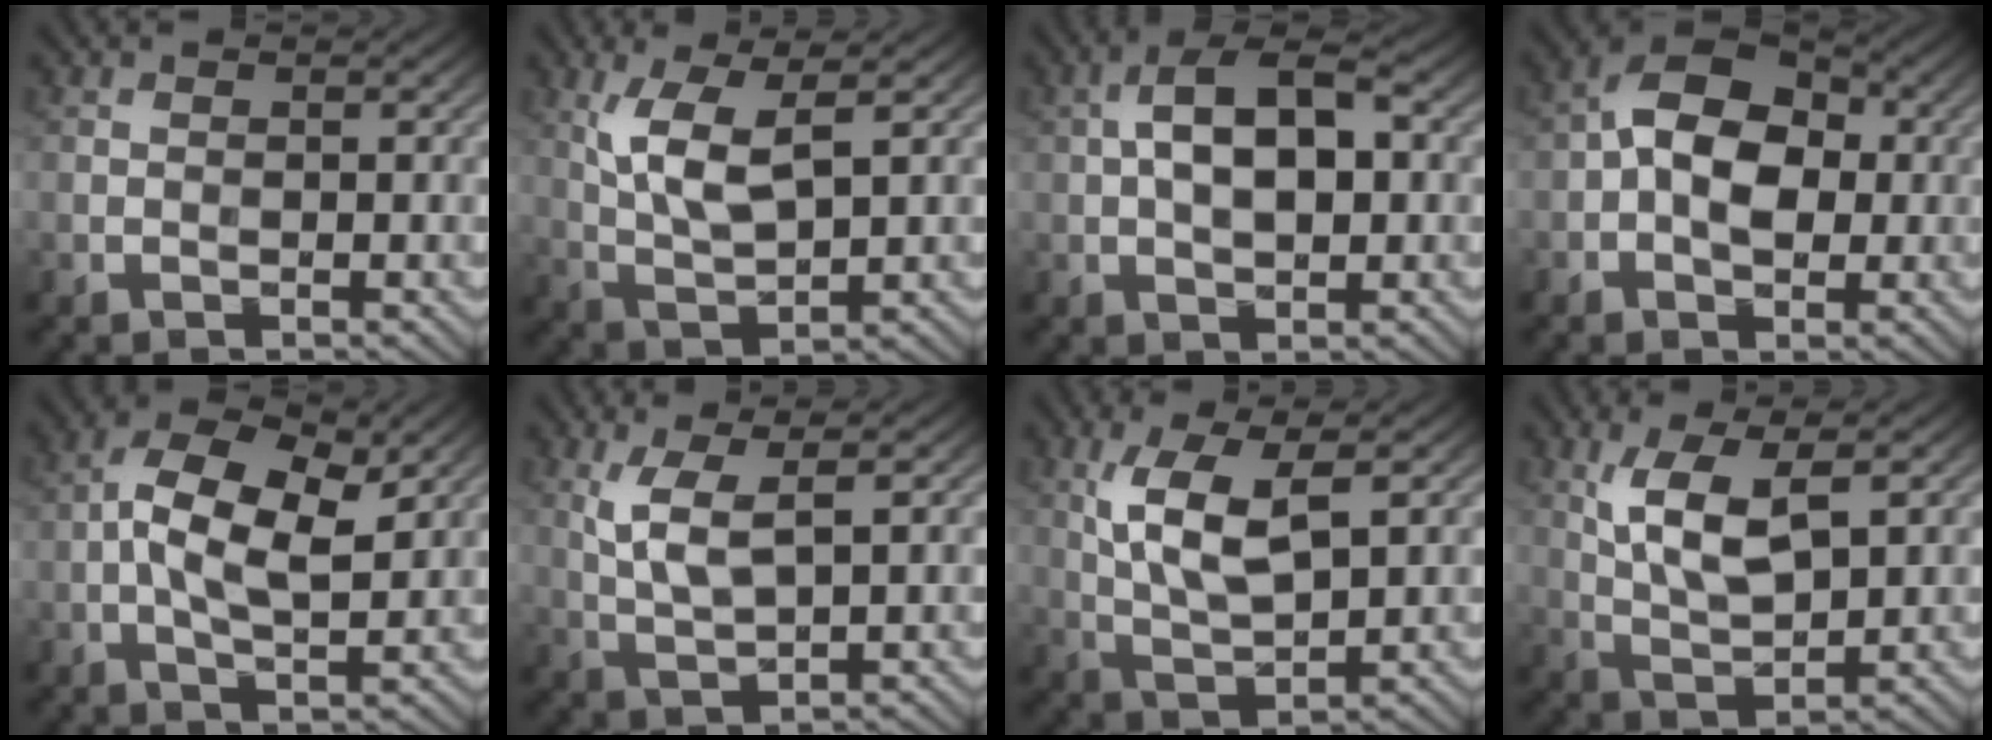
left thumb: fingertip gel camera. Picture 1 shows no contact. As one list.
[{"total": 6.7, "force": [2.4, 2.2, 5.9], "torque": [-0.133, 0.000, 0.053]}, {"total": 8.4, "force": [0.9, 4.3, 7.1], "torque": [-0.131, 0.014, 0.009]}, {"total": 9.2, "force": [0.4, 5.8, 7.0], "torque": [-0.120, 0.015, -0.007]}, {"total": 8.4, "force": [1.0, 4.0, 7.3], "torque": [-0.147, 0.009, 0.011]}, {"total": 4.9, "force": [1.7, 1.3, 4.4], "torque": [-0.106, -0.001, 0.040]}, {"total": 8.0, "force": [2.5, 3.0, 6.9], "torque": [-0.149, 0.002, 0.050]}, {"total": 7.5, "force": [2.7, 2.9, 6.3], "torque": [-0.138, -0.001, 0.054]}]